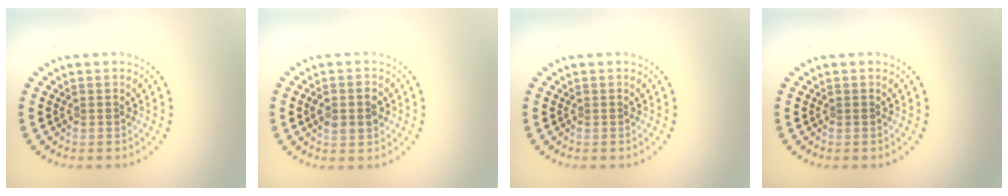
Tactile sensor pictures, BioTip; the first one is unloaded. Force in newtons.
{"total": 2.7, "press": 2.7, "slide": 0.1}
{"total": 0.0}
{"total": 0.0}